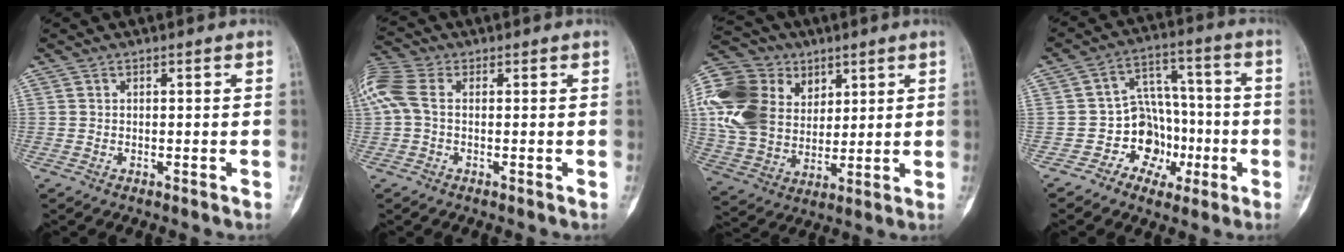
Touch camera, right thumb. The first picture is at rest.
{"total": 7.9, "force": [0.7, 4.8, 6.2], "torque": [-0.166, 0.023, 0.008]}
{"total": 23.0, "force": [6.7, 17.5, 13.3], "torque": [-0.272, 0.014, 0.127]}
{"total": 10.5, "force": [-3.4, 8.8, 4.5], "torque": [-0.014, 0.048, -0.058]}